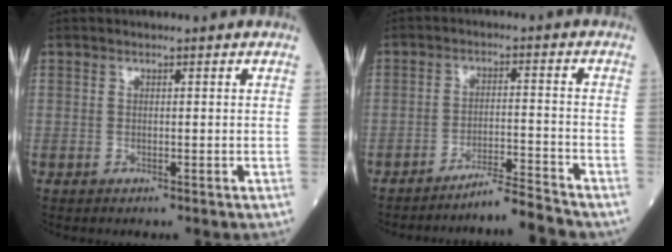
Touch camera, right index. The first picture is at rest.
{"total": 5.7, "force": [-5.4, -1.9, 0.7], "torque": [-0.009, -0.005, -0.089]}